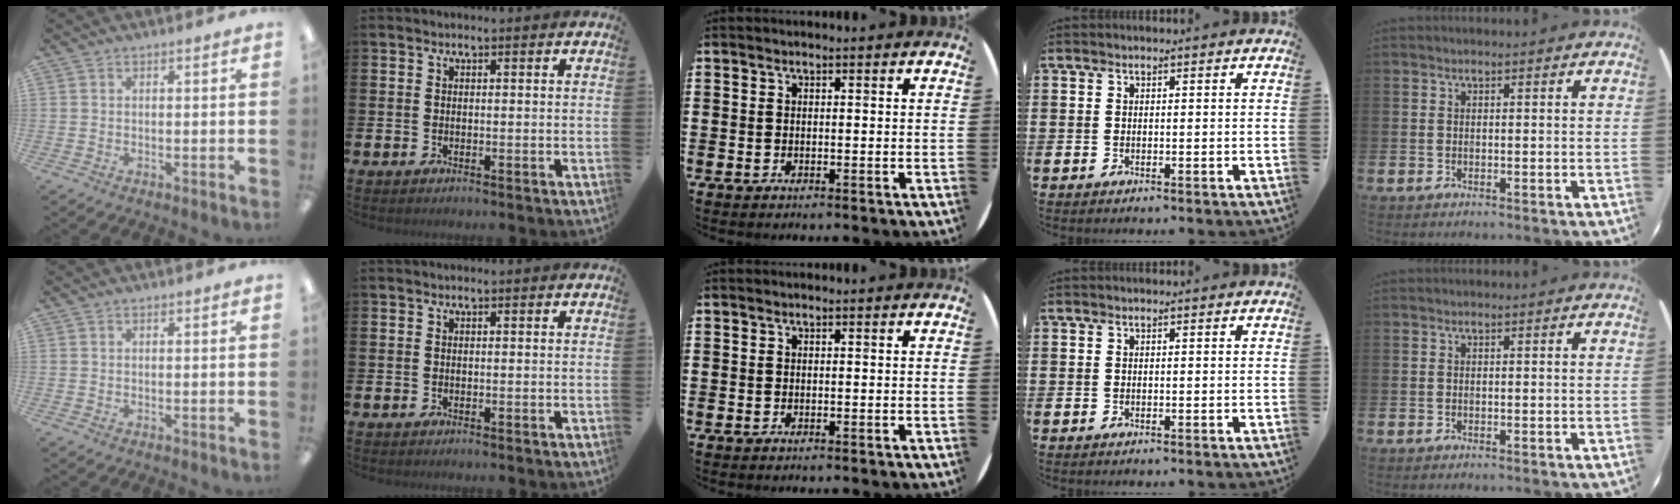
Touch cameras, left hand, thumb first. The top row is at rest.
{}